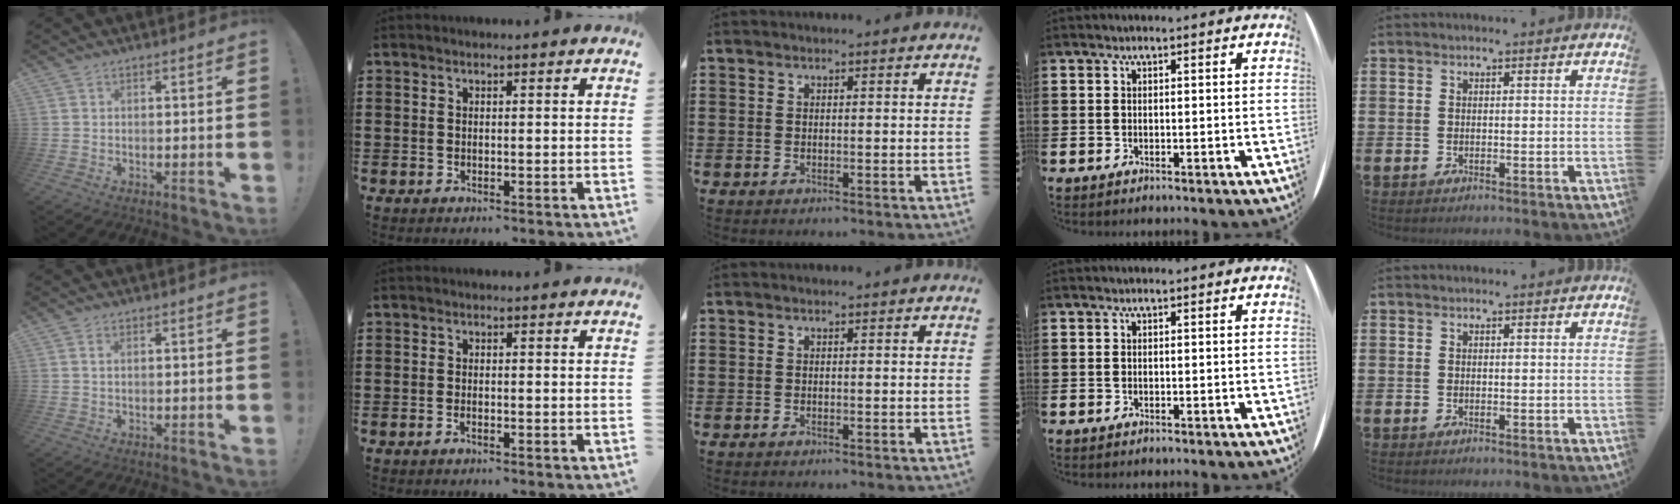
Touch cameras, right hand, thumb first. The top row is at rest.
{"thumb": {"total": 1.2, "force": [0.4, 0.4, 1.0], "torque": [-0.017, 0.000, 0.006]}, "index": {"total": 0.7, "force": [-0.6, 0.0, 0.4], "torque": [-0.010, -0.005, -0.010]}}